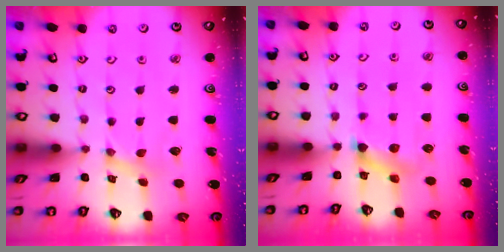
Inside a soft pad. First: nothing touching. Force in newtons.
{"total": 6.5, "press": 6.4, "slide": 0.8}